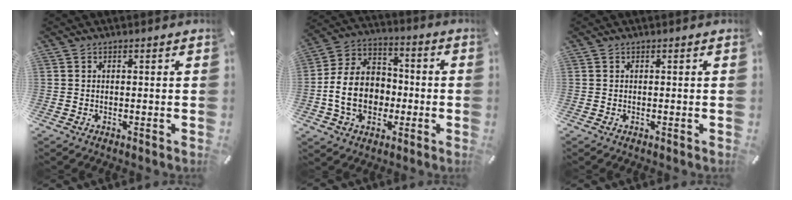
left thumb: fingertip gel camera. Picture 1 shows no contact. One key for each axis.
{"total": 13.1, "fx": -2.7, "fy": 10.4, "fz": 7.5, "tx": -0.188, "ty": 0.019, "tz": -0.047}
{"total": 0.0}